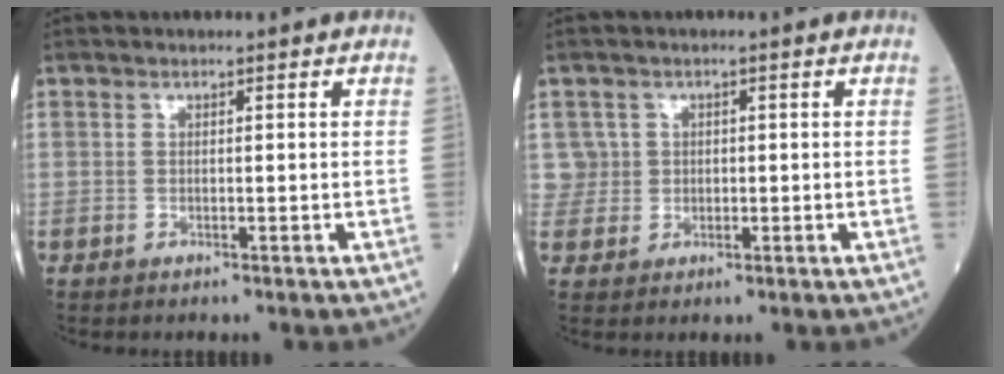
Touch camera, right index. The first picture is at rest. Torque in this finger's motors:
{"motor_torque": [-0.10, 0.00, -0.03, -0.03]}